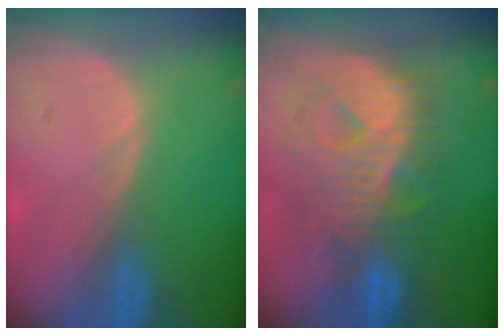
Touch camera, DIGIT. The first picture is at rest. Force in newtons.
{"total": 10.4, "press": 10.3, "slide": 0.9}